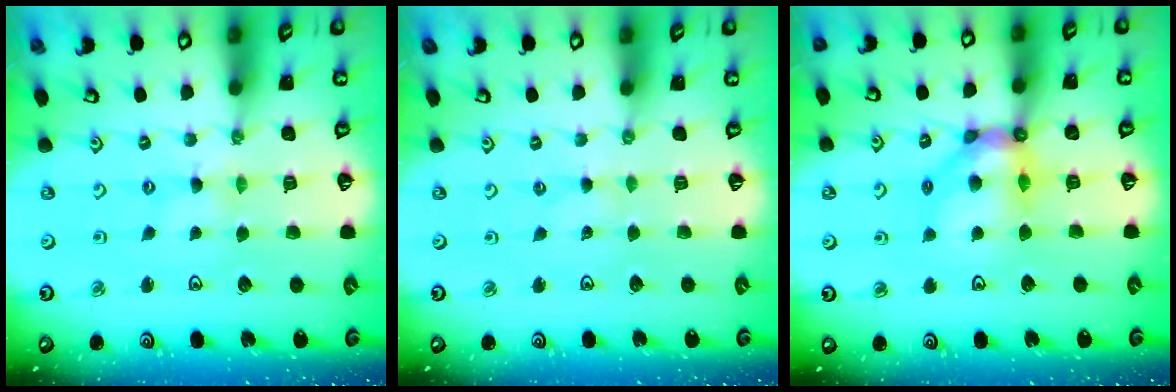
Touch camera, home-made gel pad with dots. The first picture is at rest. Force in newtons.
{"total": 0.0}
{"total": 10.9, "press": 10.8, "slide": 1.6}